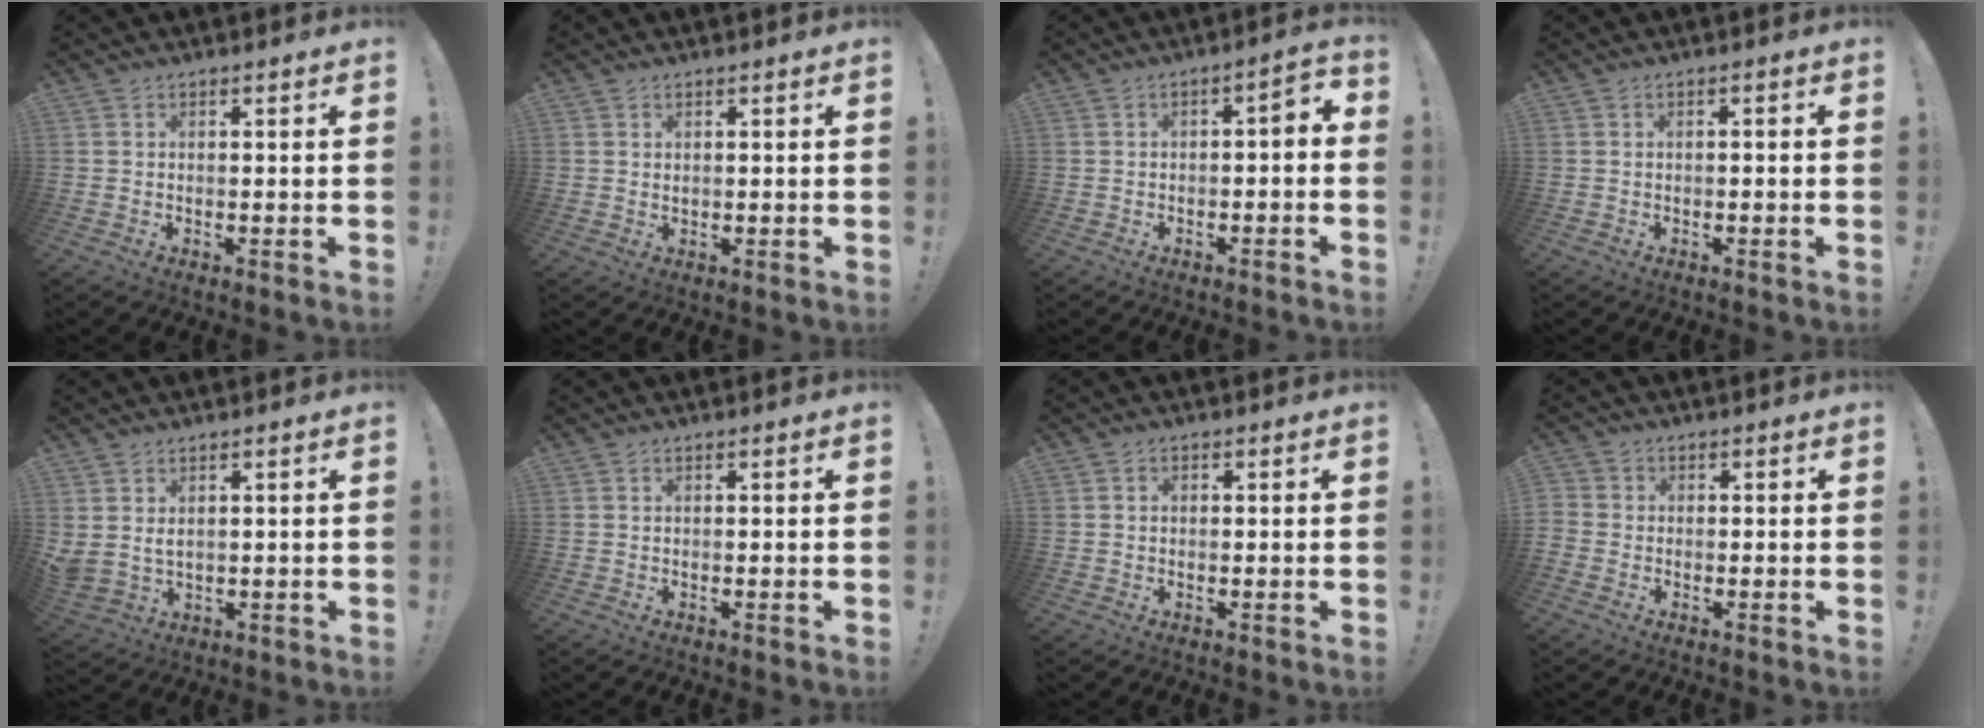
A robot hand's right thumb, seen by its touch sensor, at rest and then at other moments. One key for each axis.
{"total": 0.9, "fx": 0.5, "fy": 0.6, "fz": 0.3, "tx": -0.002, "ty": -0.001, "tz": 0.010}
{"total": 2.0, "fx": -1.5, "fy": 0.6, "fz": 1.2, "tx": -0.016, "ty": 0.008, "tz": -0.028}
{"total": 0.9, "fx": -0.7, "fy": 0.0, "fz": 0.5, "tx": -0.007, "ty": 0.001, "tz": -0.013}
{"total": 3.8, "fx": 2.5, "fy": 2.2, "fz": 1.8, "tx": -0.030, "ty": -0.013, "tz": 0.048}
{"total": 0.0}
{"total": 0.9, "fx": -0.3, "fy": 0.8, "fz": 0.3, "tx": -0.009, "ty": 0.005, "tz": -0.004}
{"total": 2.8, "fx": -1.0, "fy": 2.5, "fz": 0.8, "tx": -0.021, "ty": 0.006, "tz": -0.019}